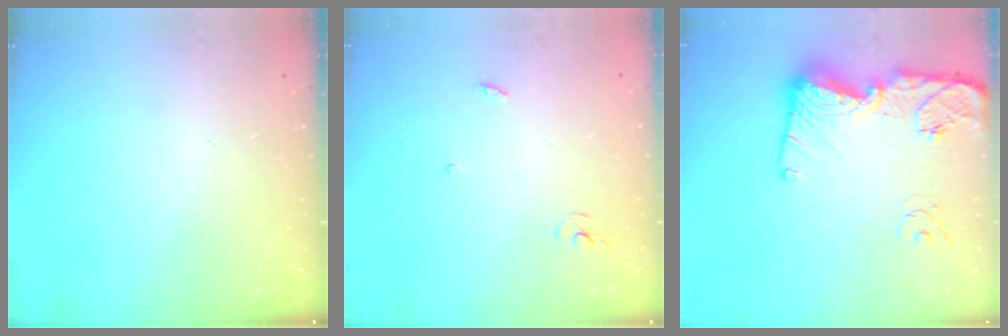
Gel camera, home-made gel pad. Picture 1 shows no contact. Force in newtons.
{"total": 2.9, "press": 2.9, "slide": 0.2}
{"total": 17.1, "press": 17.0, "slide": 1.9}